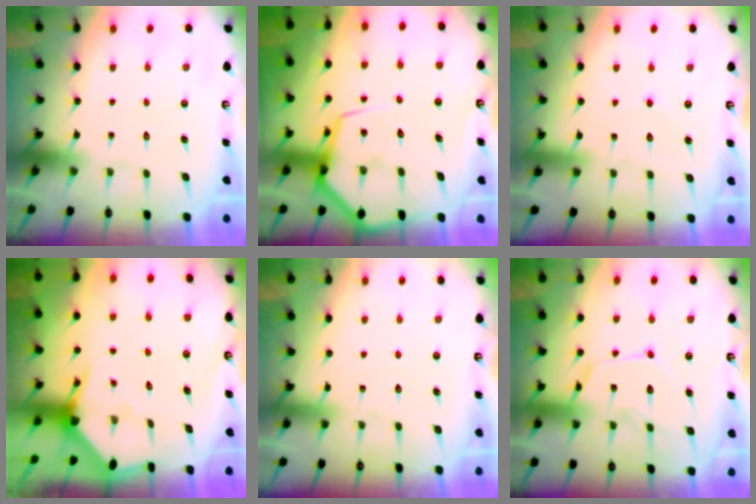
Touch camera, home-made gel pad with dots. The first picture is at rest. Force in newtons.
{"total": 10.0, "press": 10.0, "slide": 1.1}
{"total": 2.5, "press": 2.5, "slide": 0.2}
{"total": 2.8, "press": 2.8, "slide": 0.3}
{"total": 2.9, "press": 2.9, "slide": 0.3}
{"total": 12.9, "press": 12.9, "slide": 1.0}